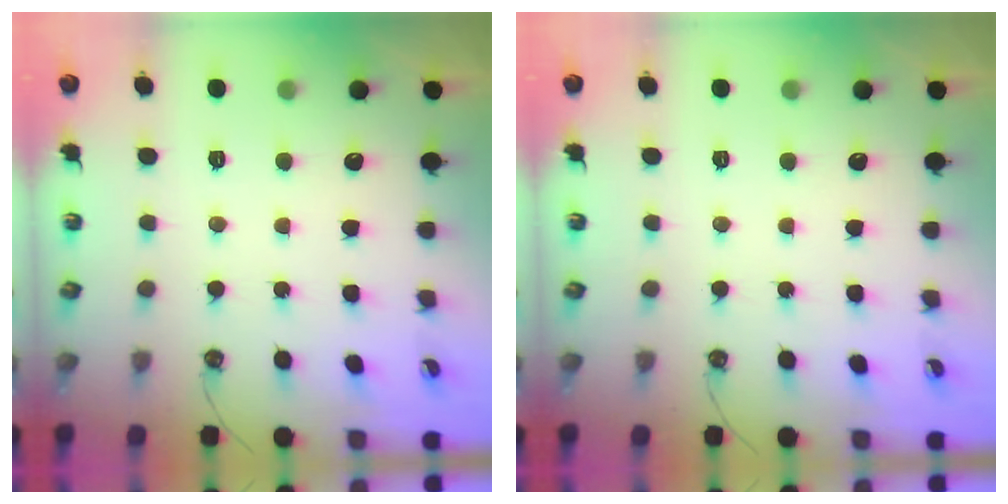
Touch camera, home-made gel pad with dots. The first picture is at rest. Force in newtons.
{"total": 0.0}